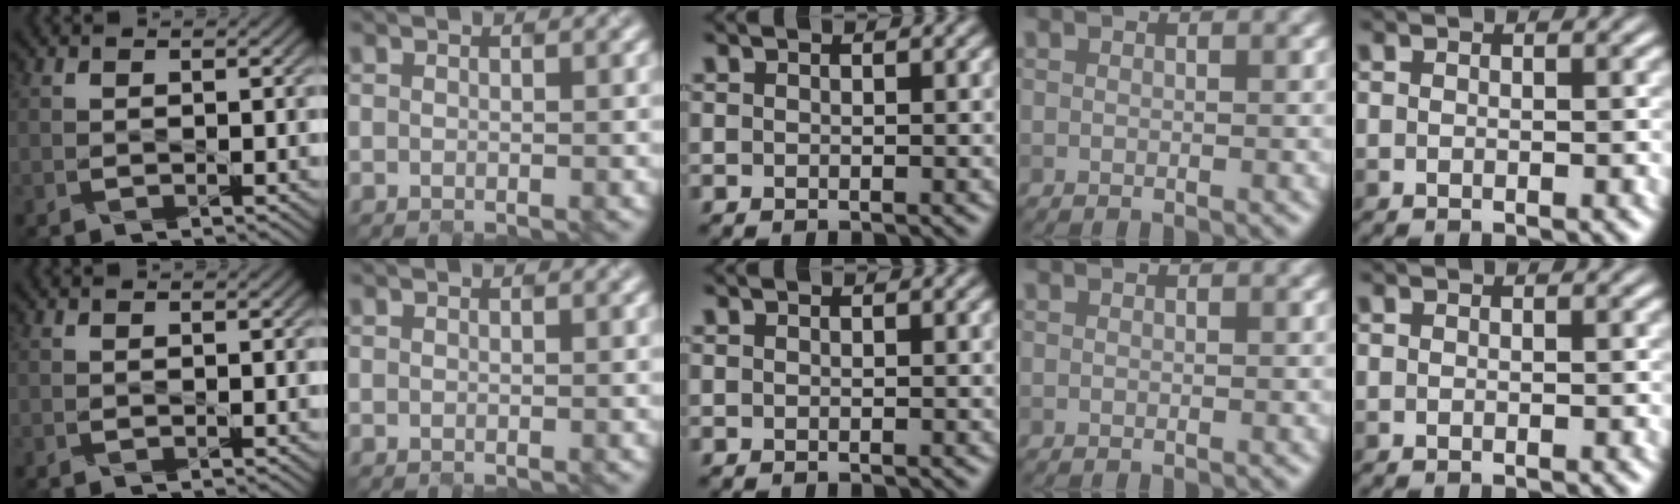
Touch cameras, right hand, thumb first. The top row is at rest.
{}